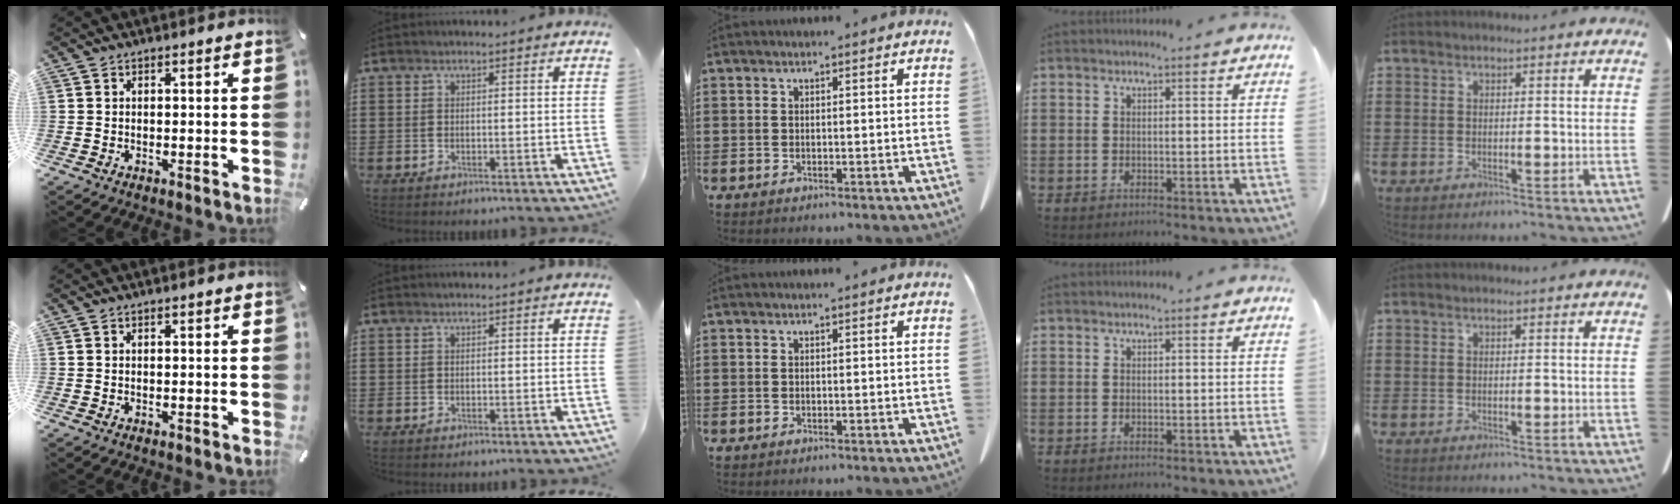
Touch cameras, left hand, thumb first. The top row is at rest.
{}